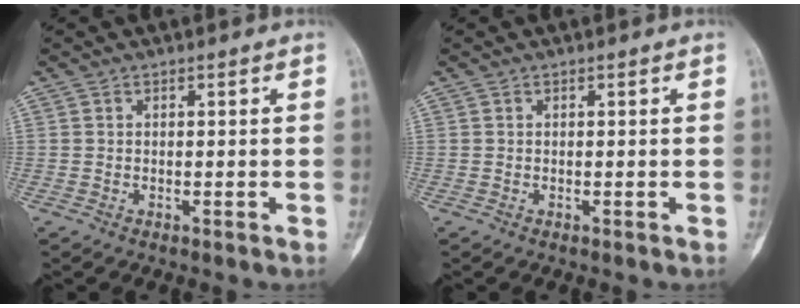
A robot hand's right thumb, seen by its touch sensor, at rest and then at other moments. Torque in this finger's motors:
{"motor_torque": [0.15, 0.11, 0.16, 0.01, 0.00]}